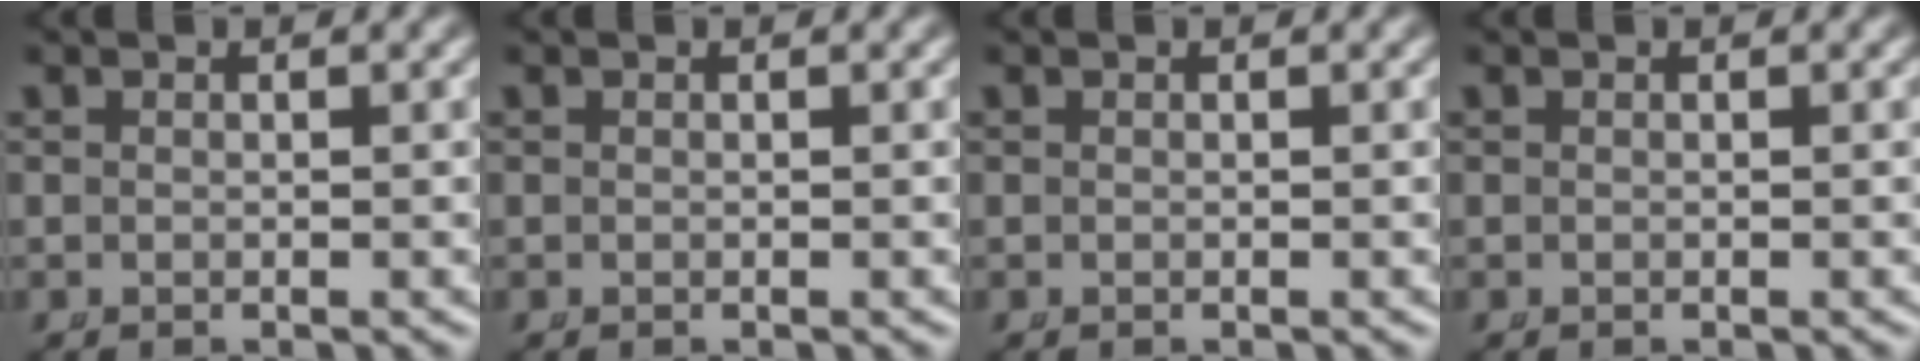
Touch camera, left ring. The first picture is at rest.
{"total": 0.0}
{"total": 0.0}
{"total": 0.0}